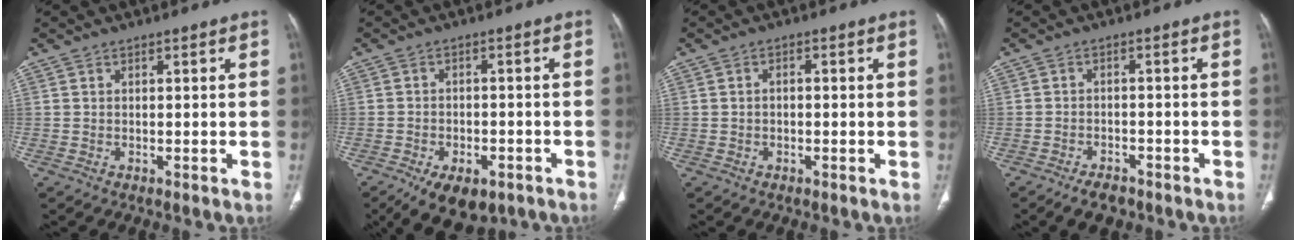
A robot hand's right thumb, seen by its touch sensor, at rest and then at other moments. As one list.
[{"total": 10.9, "force": [-6.7, 5.9, 6.2], "torque": [-0.082, 0.016, -0.095]}, {"total": 1.2, "force": [-0.1, 0.9, 0.8], "torque": [-0.011, 0.004, -0.004]}, {"total": 4.2, "force": [-3.2, 2.2, 1.8], "torque": [-0.028, 0.012, -0.048]}]